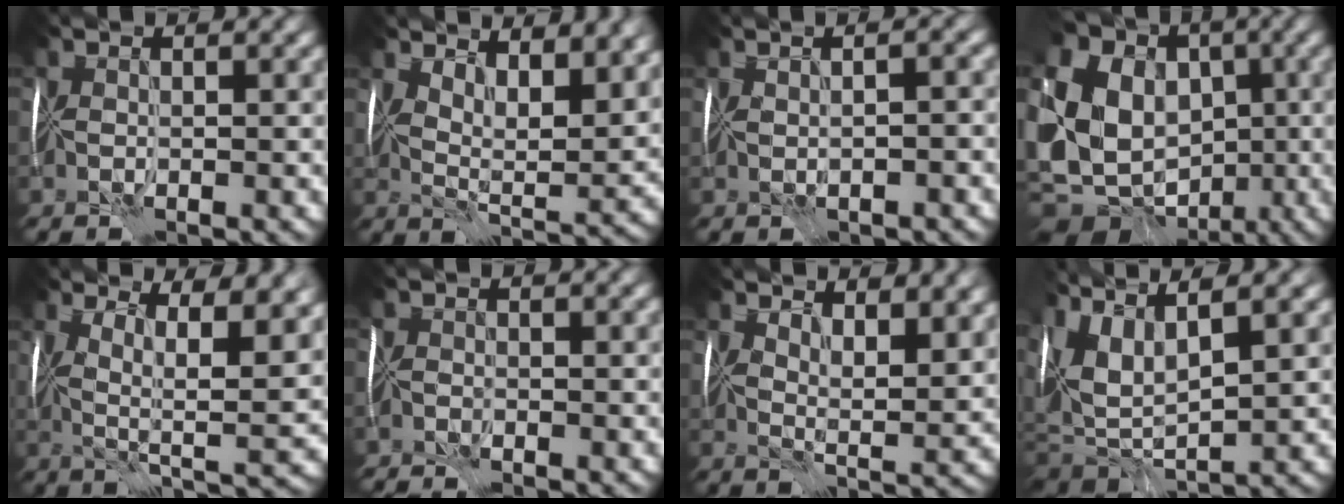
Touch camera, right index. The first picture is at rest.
{"total": 8.5, "force": [5.9, 3.0, 5.3], "torque": [-0.073, 0.000, 0.088]}
{"total": 2.5, "force": [0.4, 0.8, 2.4], "torque": [-0.033, 0.014, 0.006]}
{"total": 21.2, "force": [-2.4, 18.0, 10.8], "torque": [-0.239, 0.011, -0.078]}
{"total": 10.3, "force": [2.8, 3.1, 9.4], "torque": [-0.146, 0.001, 0.055]}
{"total": 1.4, "force": [-1.4, -0.2, 0.0], "torque": [-0.005, -0.002, -0.033]}
{"total": 6.3, "force": [4.7, 1.9, 3.7], "torque": [-0.052, 0.000, 0.077]}
{"total": 7.9, "force": [3.2, 3.1, 6.5], "torque": [-0.155, -0.001, 0.067]}